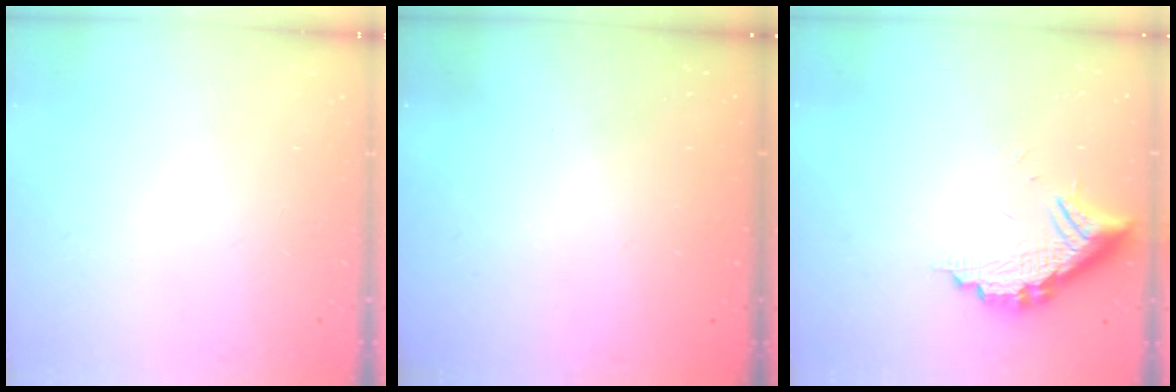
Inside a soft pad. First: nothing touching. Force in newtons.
{"total": 3.3, "press": 3.3, "slide": 0.1}
{"total": 11.5, "press": 11.4, "slide": 0.8}